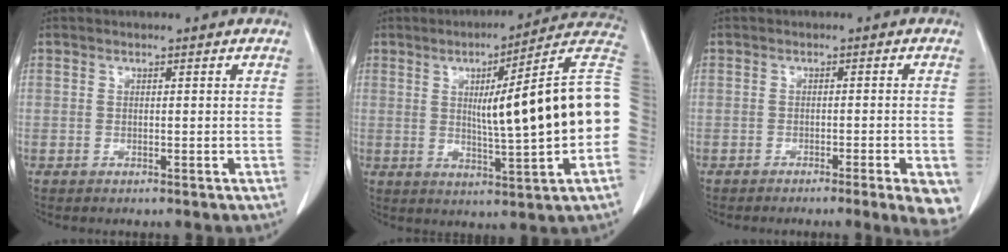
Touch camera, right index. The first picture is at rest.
{"total": 18.6, "force": [0.4, -0.1, 18.6], "torque": [-0.228, 0.022, 0.000]}
{"total": 7.6, "force": [-5.1, 0.9, 5.5], "torque": [-0.046, -0.005, -0.071]}